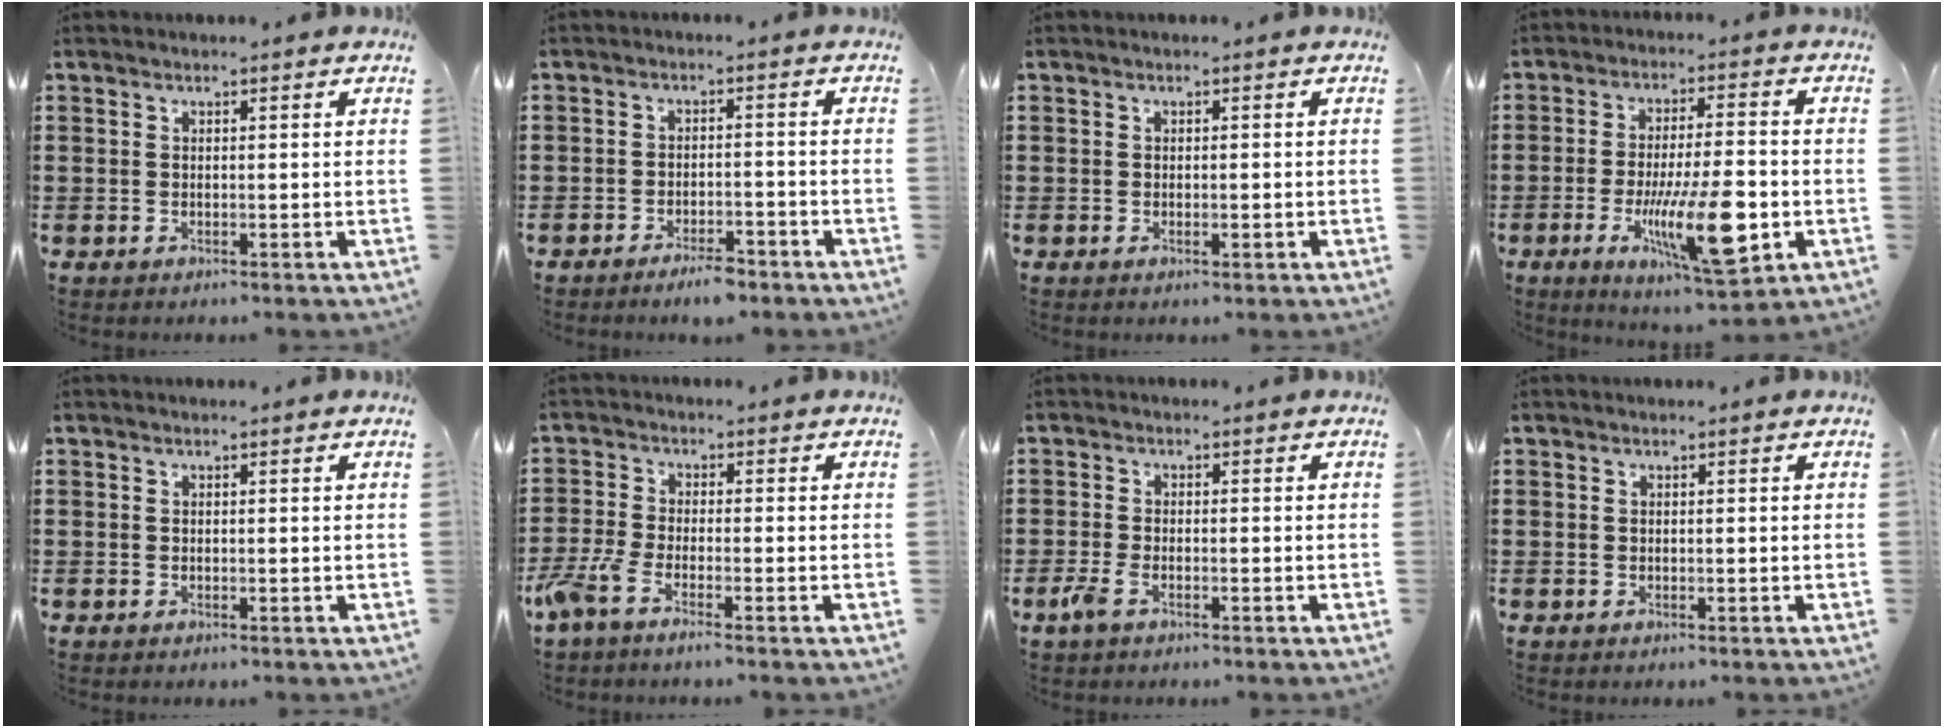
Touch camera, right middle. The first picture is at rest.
{"total": 3.2, "force": [-2.8, 0.6, 1.4], "torque": [-0.023, 0.008, -0.053]}
{"total": 0.6, "force": [-0.2, 0.2, 0.6], "torque": [-0.011, -0.003, -0.002]}
{"total": 13.6, "force": [-3.9, 3.8, 12.4], "torque": [-0.226, -0.012, -0.066]}
{"total": 0.0}
{"total": 3.8, "force": [-2.7, 0.5, 2.6], "torque": [-0.079, -0.011, -0.059]}
{"total": 2.6, "force": [-1.4, 0.8, 2.1], "torque": [-0.057, -0.007, -0.032]}
{"total": 0.0}